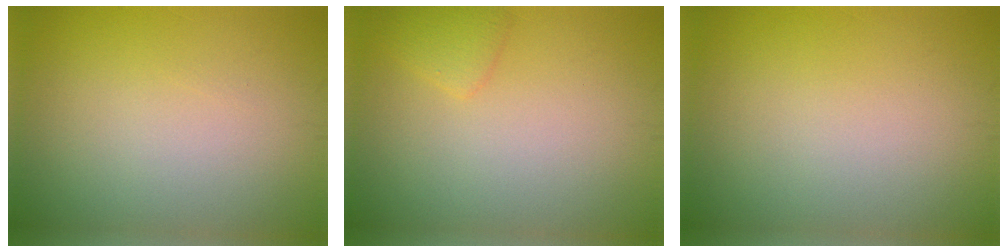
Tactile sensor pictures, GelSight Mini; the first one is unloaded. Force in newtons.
{"total": 1.4, "press": 1.4, "slide": 0.1}
{"total": 0.0}